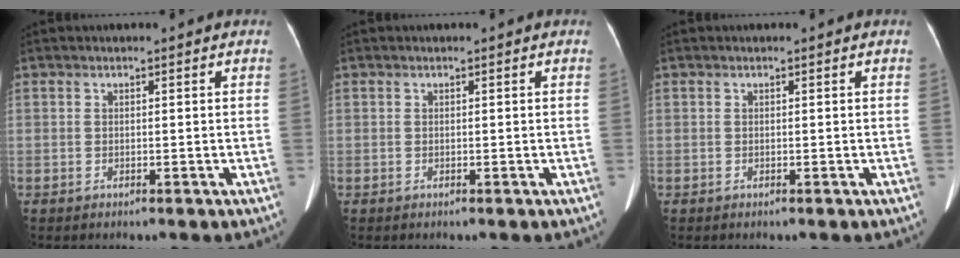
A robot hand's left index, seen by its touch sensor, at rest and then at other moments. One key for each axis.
{"total": 0.0}
{"total": 0.0}